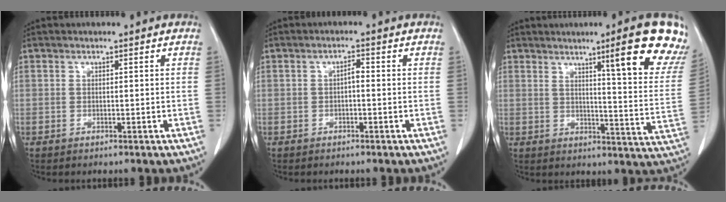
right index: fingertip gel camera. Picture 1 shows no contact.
{"total": 1.5, "force": [-0.2, 0.5, 1.4], "torque": [-0.023, 0.004, -0.005]}
{"total": 15.3, "force": [9.3, 0.1, 12.2], "torque": [-0.140, -0.024, 0.100]}